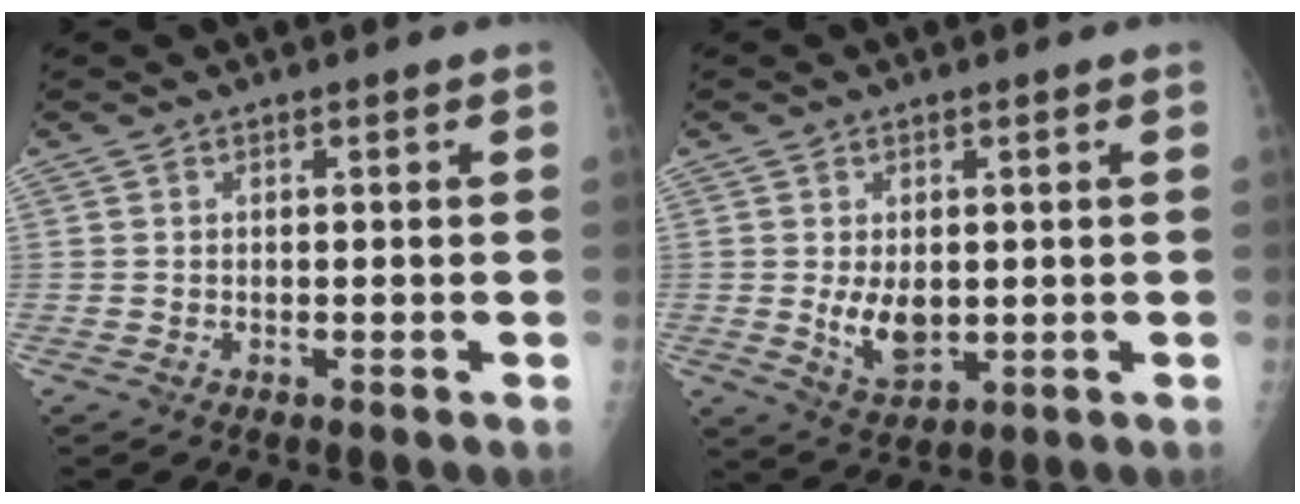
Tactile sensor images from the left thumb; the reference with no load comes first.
{"total": 6.1, "force": [0.1, 3.5, 5.0], "torque": [-0.074, -0.014, 0.016]}